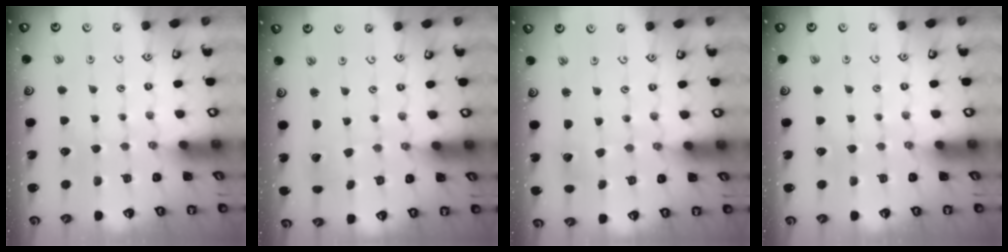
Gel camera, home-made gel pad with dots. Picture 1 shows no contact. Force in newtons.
{"total": 1.9, "press": 1.9, "slide": 0.1}
{"total": 3.0, "press": 3.0, "slide": 0.3}
{"total": 0.0}